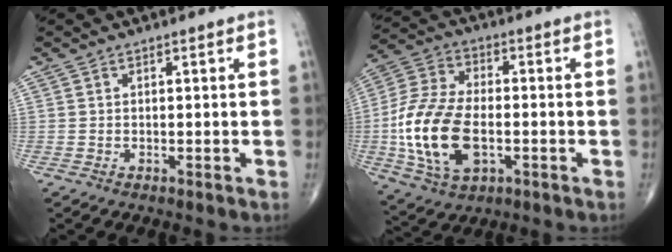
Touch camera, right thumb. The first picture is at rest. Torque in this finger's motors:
{"motor_torque": [0.17, 1.53, 1.77, -0.05, 0.55]}